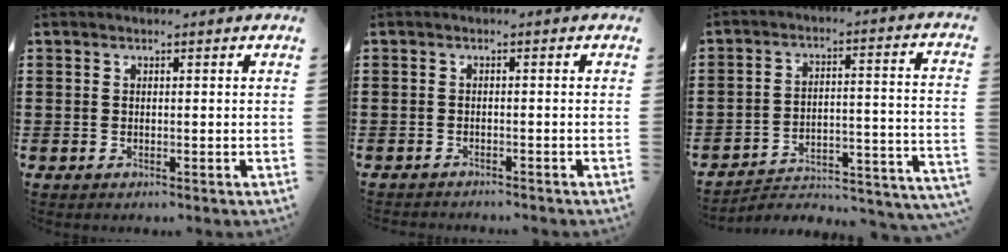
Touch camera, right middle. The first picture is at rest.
{"total": 1.0, "force": [-1.0, -0.2, 0.0], "torque": [-0.004, -0.001, -0.020]}
{"total": 2.5, "force": [-2.3, 0.4, 0.9], "torque": [-0.027, -0.020, -0.057]}